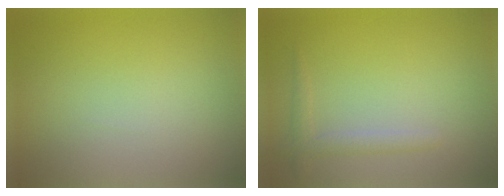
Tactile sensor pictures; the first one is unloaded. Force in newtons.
{"total": 1.7, "press": 1.6, "slide": 0.1}